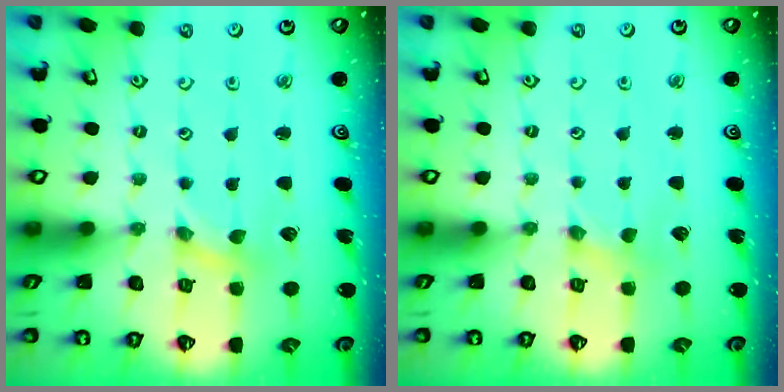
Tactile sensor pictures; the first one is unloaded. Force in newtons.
{"total": 0.0}